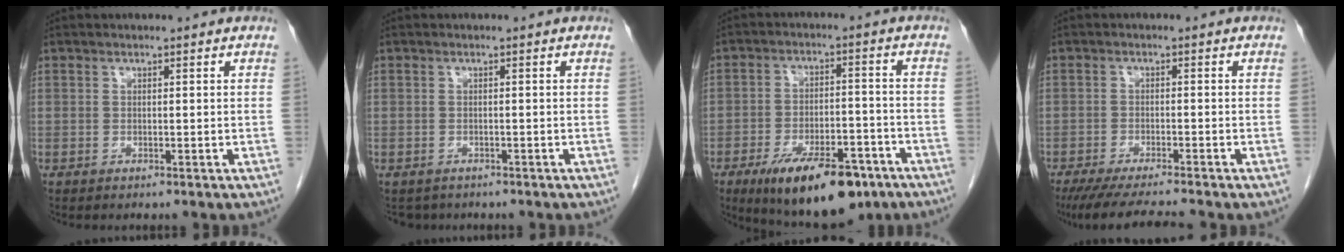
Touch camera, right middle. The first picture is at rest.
{"total": 2.7, "force": [-2.2, 1.4, 0.2], "torque": [-0.006, 0.000, -0.030]}
{"total": 15.1, "force": [-9.6, 5.6, 10.2], "torque": [-0.147, -0.003, -0.144]}
{"total": 7.5, "force": [-6.8, -0.7, 3.2], "torque": [-0.044, -0.019, -0.112]}